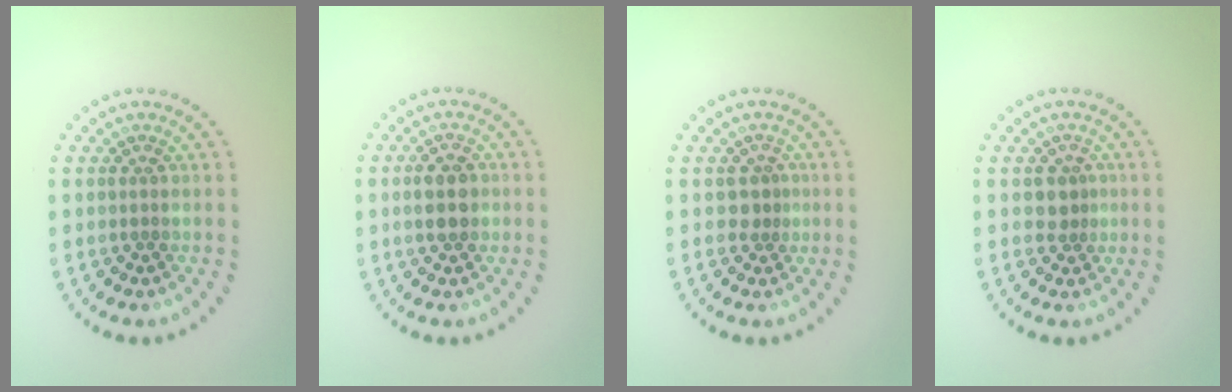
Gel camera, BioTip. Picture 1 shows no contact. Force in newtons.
{"total": 2.9, "press": 2.9, "slide": 0.1}
{"total": 1.4, "press": 0.9, "slide": 1.1}
{"total": 1.9, "press": 1.5, "slide": 1.1}